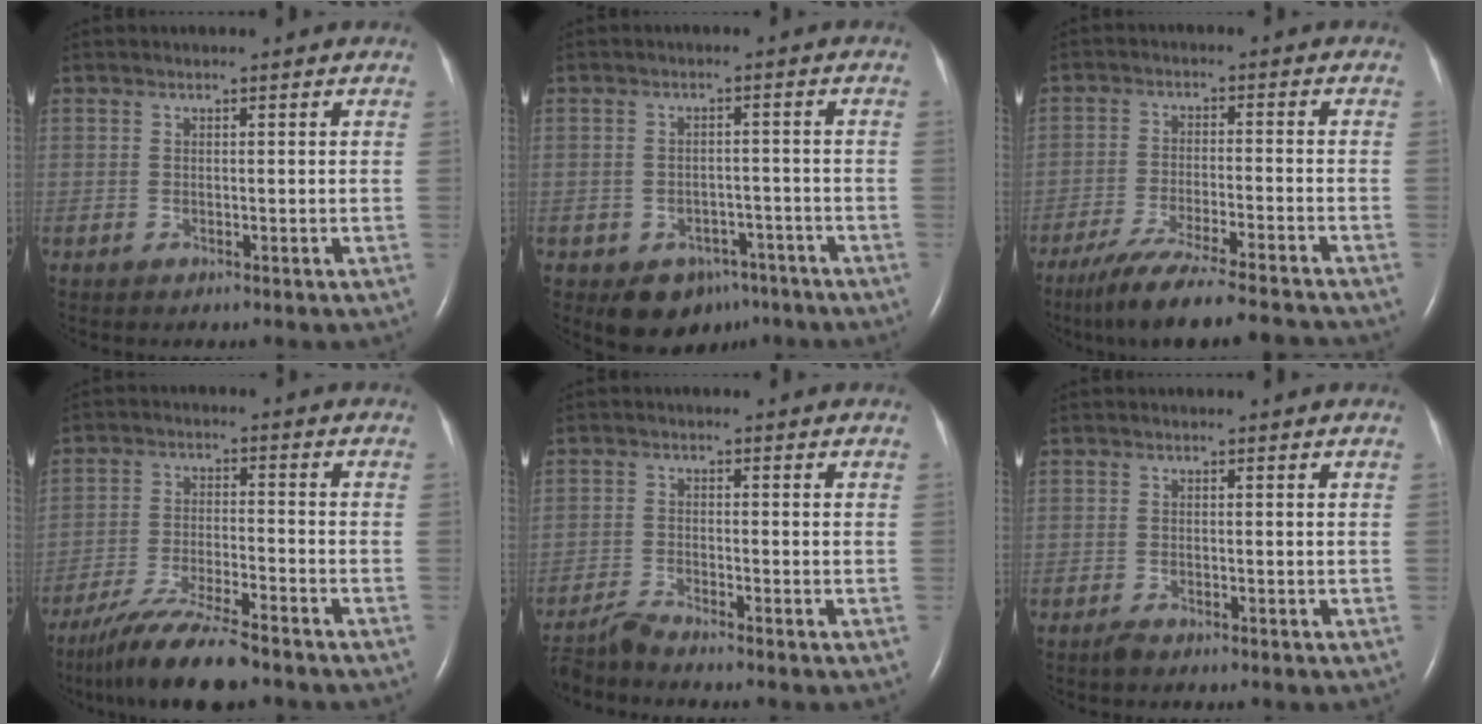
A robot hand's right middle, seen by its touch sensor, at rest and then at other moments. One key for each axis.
{"total": 6.6, "fx": -4.4, "fy": 4.3, "fz": 2.4, "tx": -0.028, "ty": 0.014, "tz": -0.057}
{"total": 15.3, "fx": -13.6, "fy": 0.4, "fz": 7.1, "tx": -0.119, "ty": -0.036, "tz": -0.212}
{"total": 10.5, "fx": -8.7, "fy": 0.4, "fz": 5.8, "tx": -0.103, "ty": -0.030, "tz": -0.152}
{"total": 3.6, "fx": -3.4, "fy": -1.1, "fz": 0.5, "tx": -0.023, "ty": -0.022, "tz": -0.068}
{"total": 0.9, "fx": -0.8, "fy": 0.2, "fz": 0.4, "tx": -0.016, "ty": -0.003, "tz": -0.014}